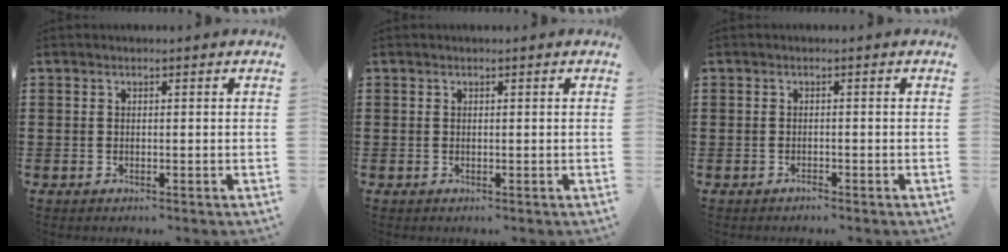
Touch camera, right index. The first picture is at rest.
{"total": 0.0}
{"total": 0.9, "force": [-0.9, 0.1, 0.0], "torque": [-0.003, 0.001, -0.019]}